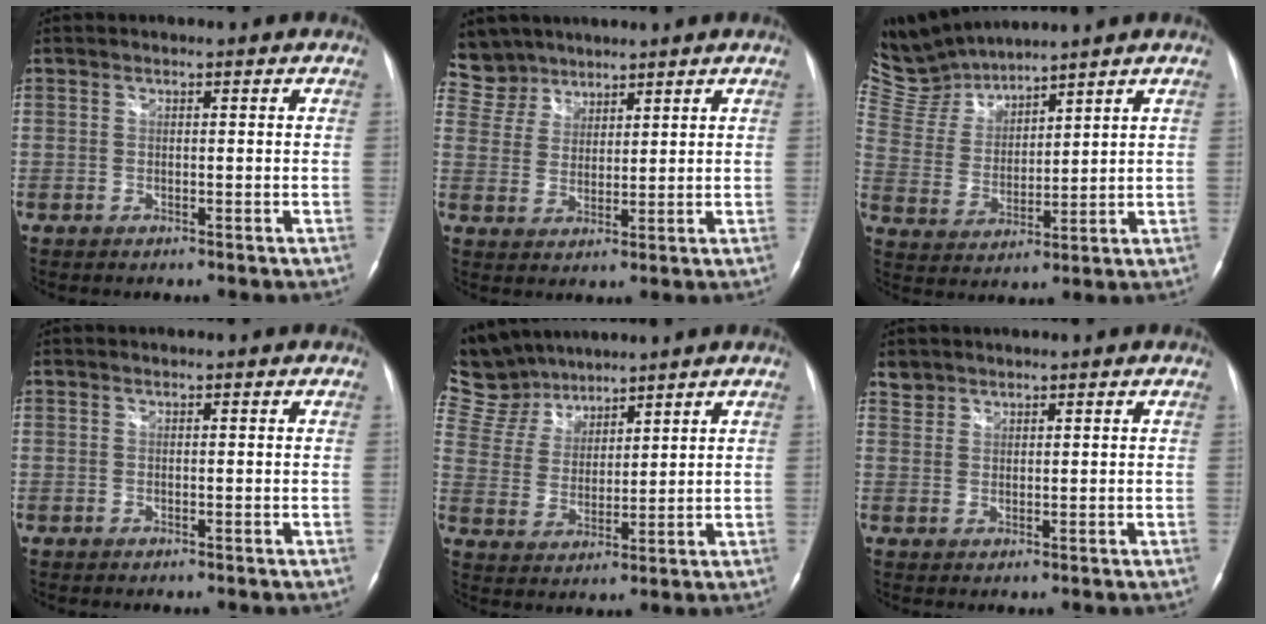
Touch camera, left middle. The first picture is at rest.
{"total": 6.6, "force": [5.7, 3.4, -0.6], "torque": [0.013, 0.008, 0.116]}
{"total": 7.6, "force": [7.6, 0.2, -0.4], "torque": [-0.018, 0.010, 0.177]}
{"total": 0.0}
{"total": 10.9, "force": [9.9, 4.2, 1.3], "torque": [-0.046, 0.018, 0.209]}
{"total": 2.0, "force": [1.6, 1.0, -0.3], "torque": [0.009, 0.009, 0.029]}